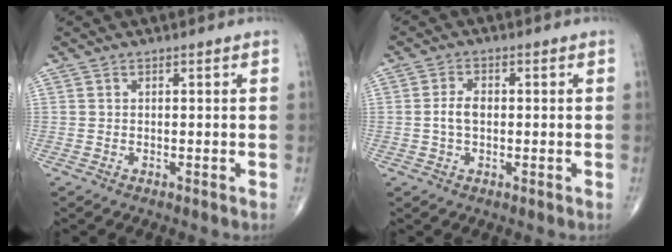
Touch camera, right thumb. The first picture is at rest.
{"total": 3.4, "force": [-0.2, 2.0, 2.7], "torque": [-0.055, 0.009, -0.008]}